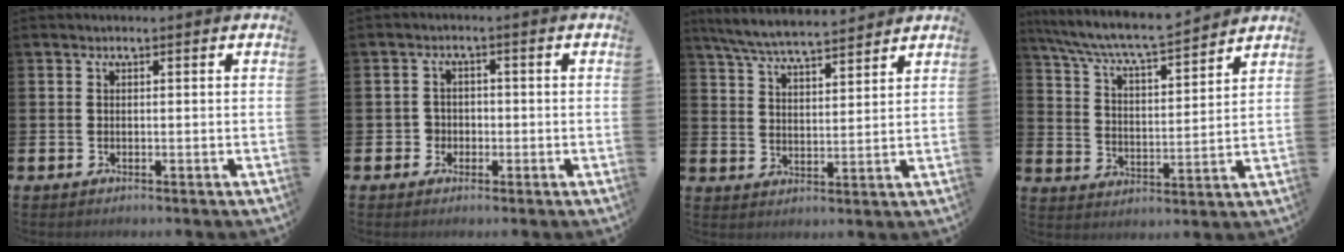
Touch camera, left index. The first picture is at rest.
{"total": 2.2, "force": [-0.9, 2.0, 0.2], "torque": [-0.006, 0.005, -0.024]}
{"total": 6.4, "force": [6.1, 0.5, 1.6], "torque": [-0.057, -0.030, 0.111]}
{"total": 7.5, "force": [7.2, 0.2, 2.2], "torque": [-0.076, -0.054, 0.124]}